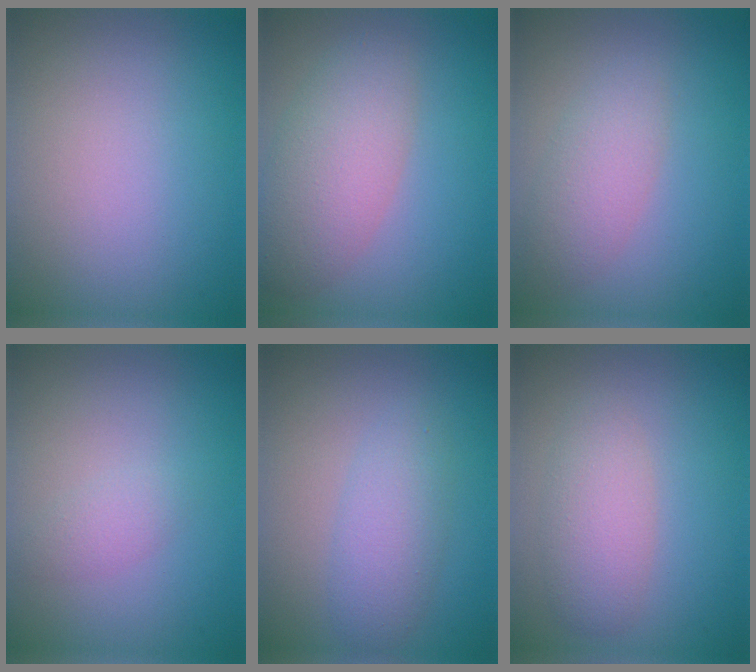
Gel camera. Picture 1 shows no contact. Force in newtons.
{"total": 4.9, "press": 4.9, "slide": 0.3}
{"total": 2.8, "press": 2.8, "slide": 0.0}
{"total": 1.2, "press": 1.2, "slide": 0.1}
{"total": 2.8, "press": 2.8, "slide": 0.1}
{"total": 3.0, "press": 3.0, "slide": 0.1}